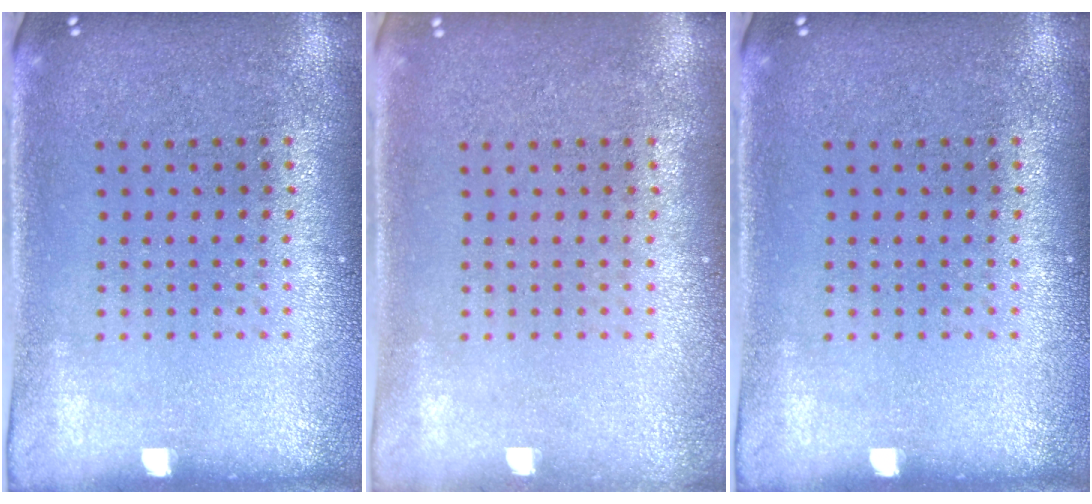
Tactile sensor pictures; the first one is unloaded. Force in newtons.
{"total": 0.5, "press": 0.5, "slide": 0.1}
{"total": 0.0}